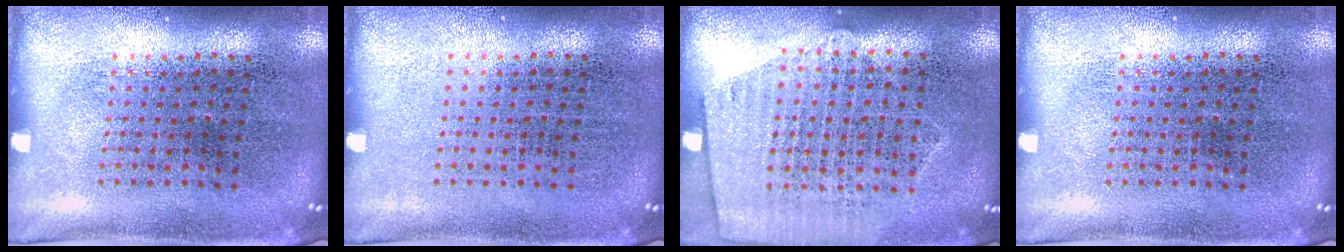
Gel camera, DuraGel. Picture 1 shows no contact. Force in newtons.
{"total": 0.0}
{"total": 1.3, "press": 1.2, "slide": 0.5}
{"total": 0.0}